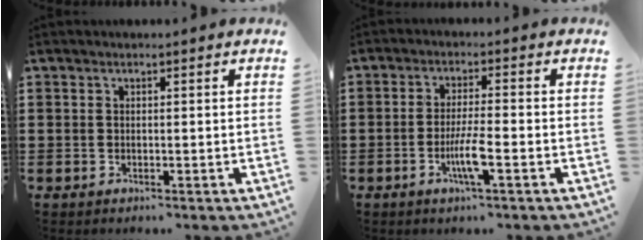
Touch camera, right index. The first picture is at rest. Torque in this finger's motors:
{"motor_torque": [1.45, -0.25, 0.51, 0.07]}